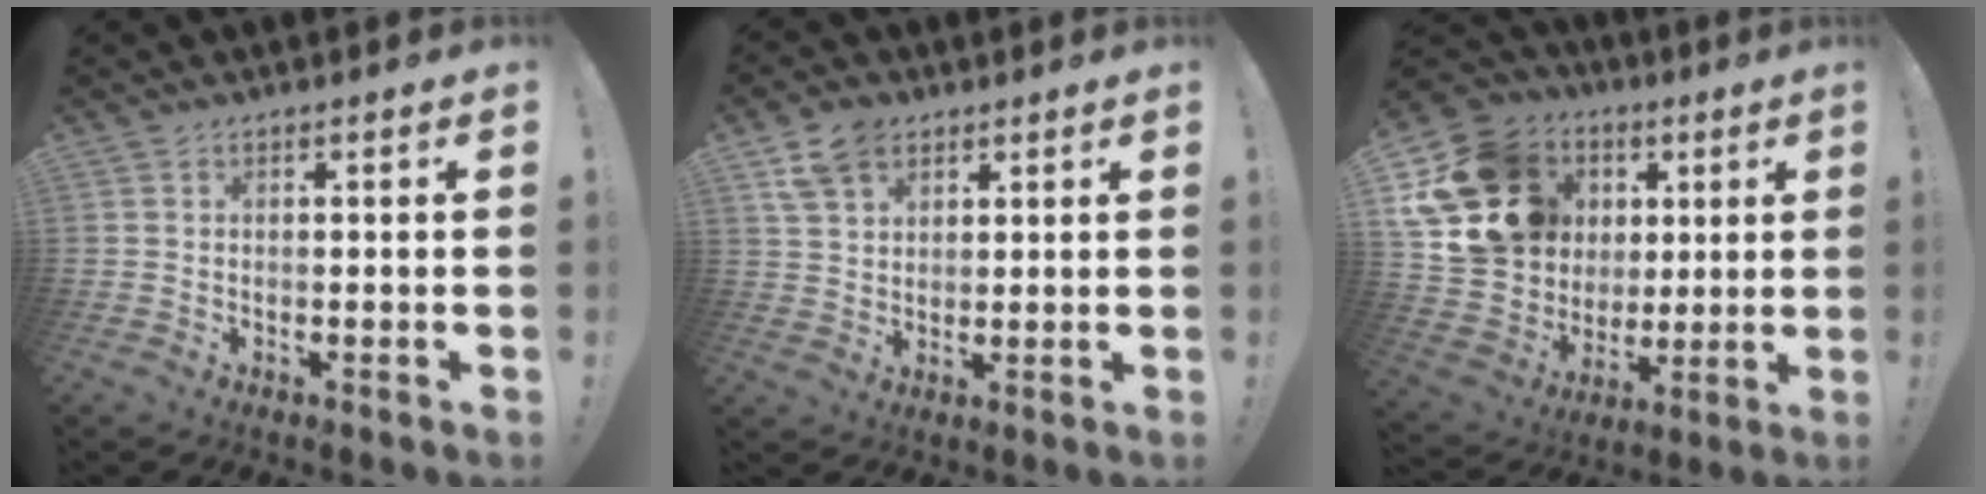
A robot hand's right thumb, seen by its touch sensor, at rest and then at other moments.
{"total": 8.9, "force": [5.4, 5.9, 4.0], "torque": [-0.062, -0.018, 0.105]}
{"total": 21.5, "force": [7.2, 18.0, 9.2], "torque": [-0.157, -0.027, 0.177]}